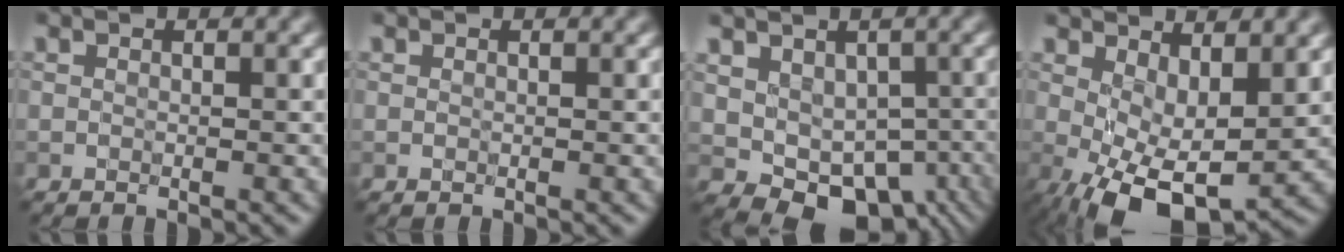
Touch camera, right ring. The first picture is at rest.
{"total": 0.0}
{"total": 6.6, "force": [-1.8, 4.9, 4.0], "torque": [-0.053, -0.011, -0.012]}
{"total": 7.5, "force": [-0.7, 3.8, 6.5], "torque": [-0.119, -0.014, -0.004]}